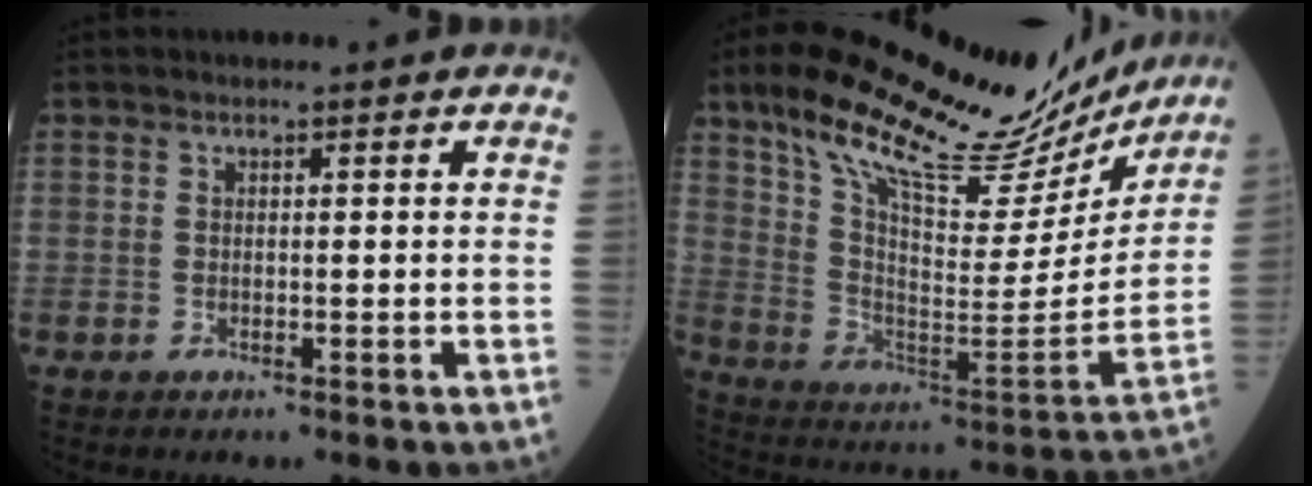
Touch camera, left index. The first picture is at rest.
{"total": 27.8, "force": [22.7, 7.6, 14.2], "torque": [-0.231, -0.002, 0.329]}